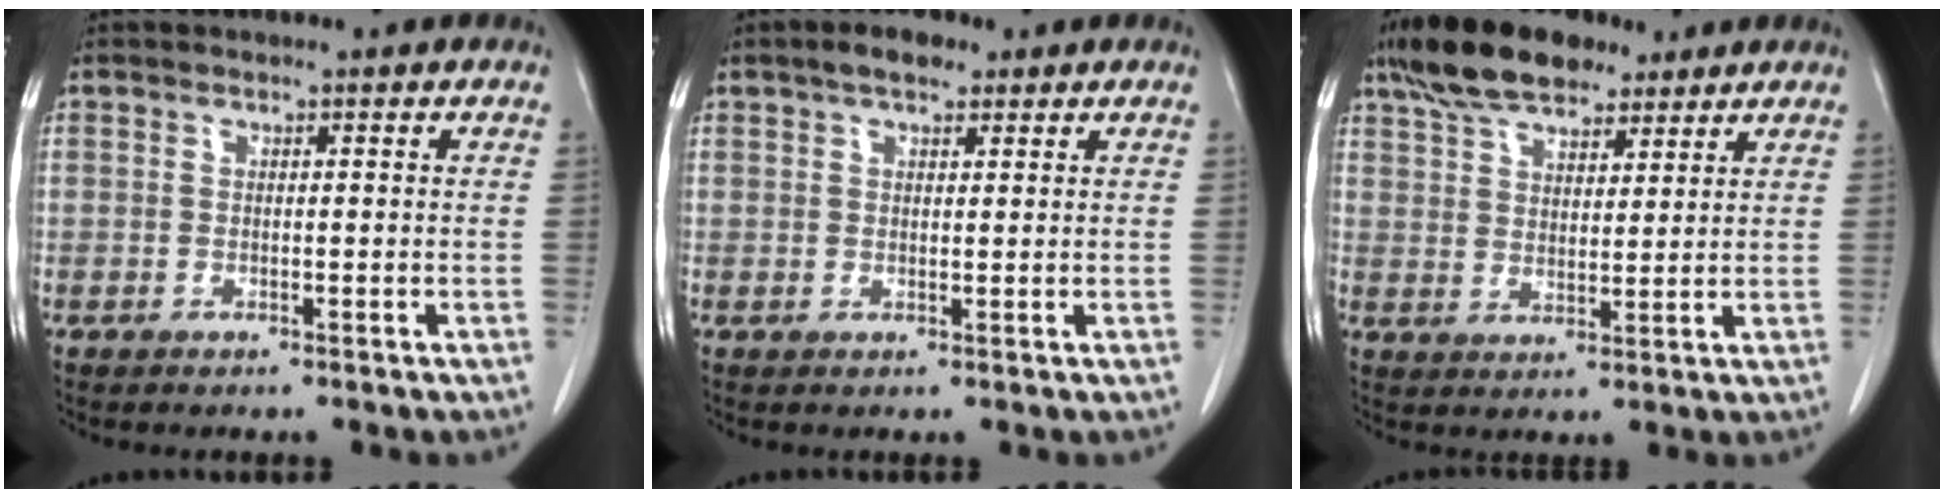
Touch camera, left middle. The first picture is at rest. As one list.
[{"total": 3.5, "force": [2.3, 1.4, 2.1], "torque": [-0.041, 0.010, 0.037]}, {"total": 11.4, "force": [8.7, 4.5, 5.9], "torque": [-0.110, 0.024, 0.154]}]